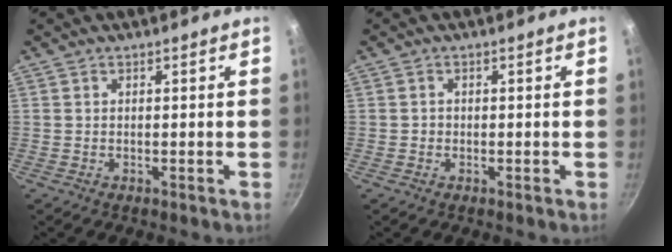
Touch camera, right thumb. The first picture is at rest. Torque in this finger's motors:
{"motor_torque": [0.01, 0.23, 0.25, 0.32, 0.03]}